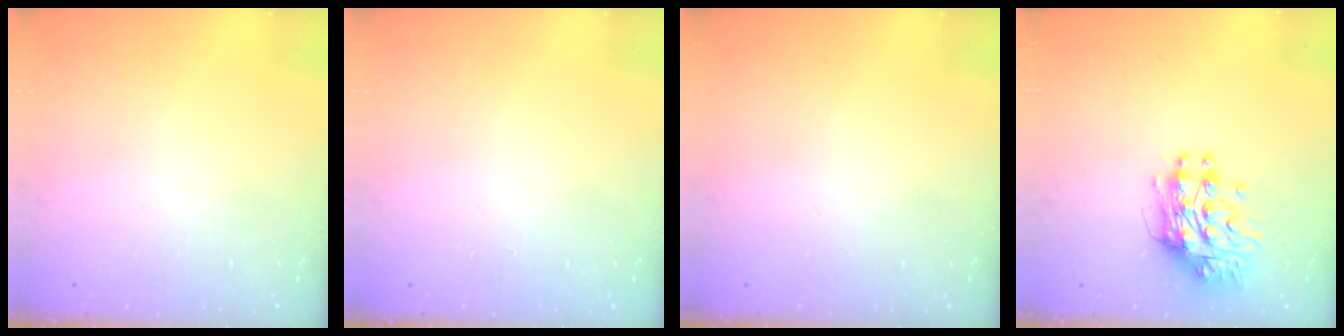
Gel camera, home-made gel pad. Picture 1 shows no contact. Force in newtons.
{"total": 0.0}
{"total": 0.0}
{"total": 10.4, "press": 10.4, "slide": 0.9}